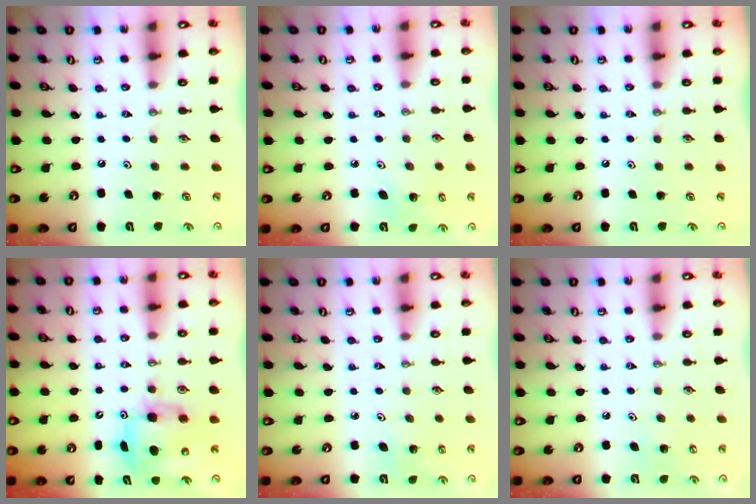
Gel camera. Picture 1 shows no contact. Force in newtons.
{"total": 3.9, "press": 3.5, "slide": 1.5}
{"total": 0.0}
{"total": 7.8, "press": 7.7, "slide": 1.5}
{"total": 2.8, "press": 2.8, "slide": 0.2}
{"total": 5.2, "press": 5.1, "slide": 0.5}